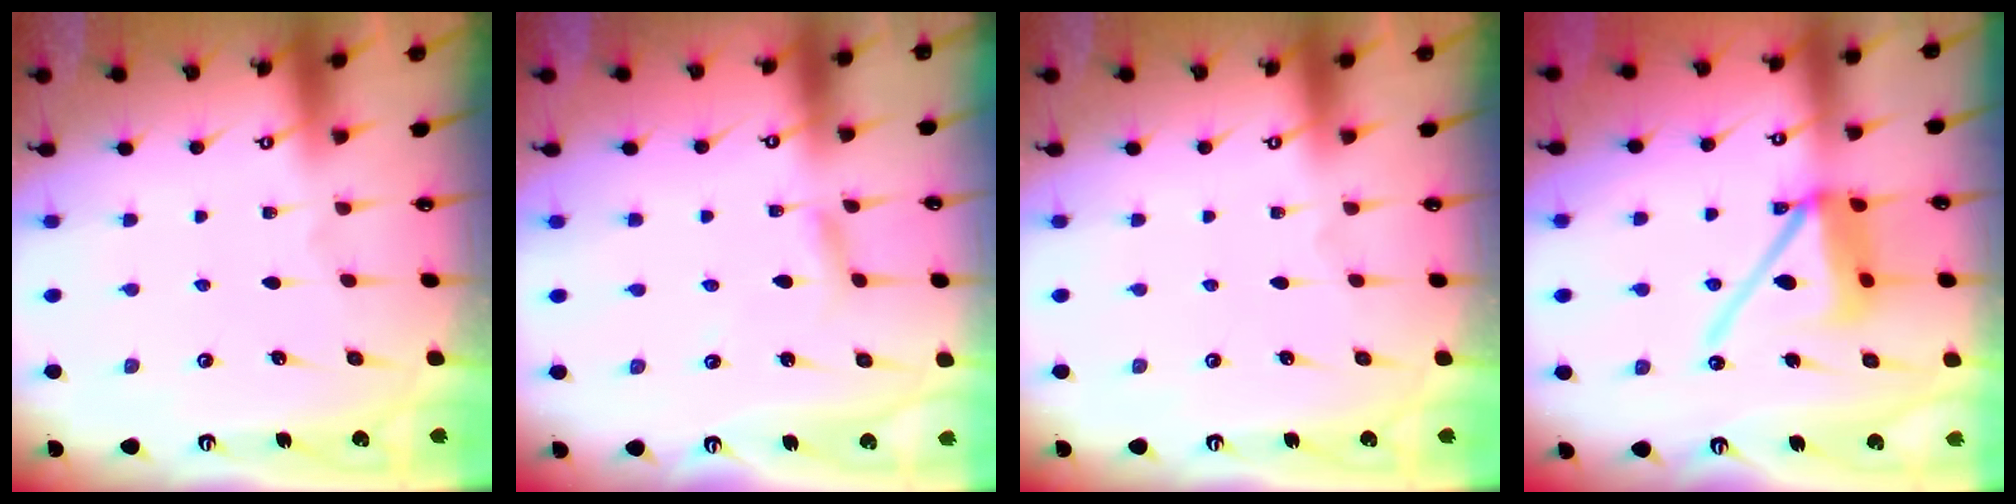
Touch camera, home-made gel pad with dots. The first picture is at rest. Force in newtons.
{"total": 3.3, "press": 3.2, "slide": 0.4}
{"total": 0.0}
{"total": 14.0, "press": 13.8, "slide": 2.0}